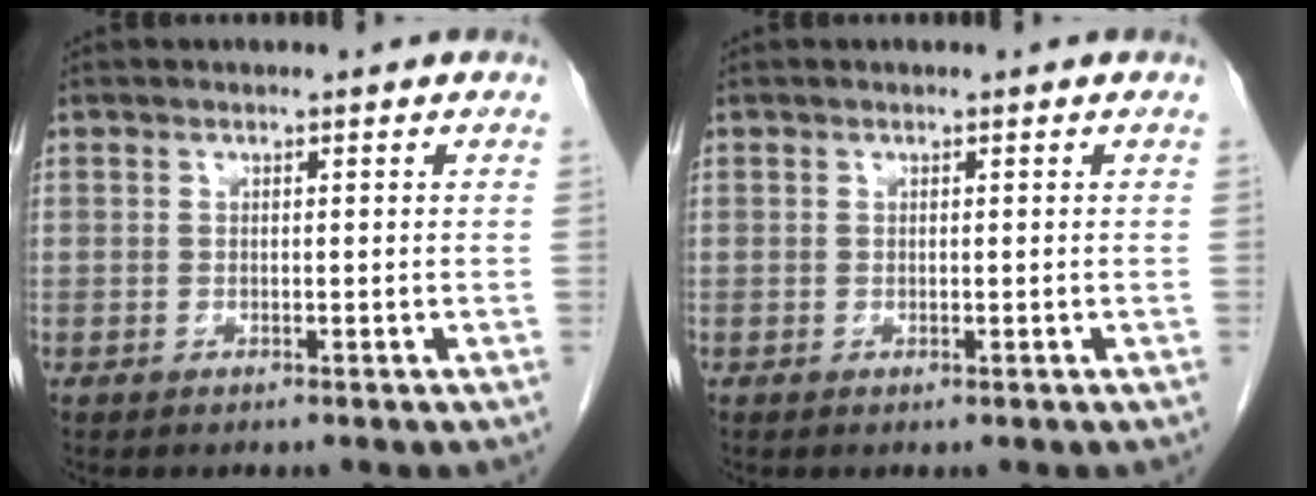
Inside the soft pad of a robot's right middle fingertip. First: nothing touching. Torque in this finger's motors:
{"motor_torque": [-0.18, -0.05, 0.06, -0.01]}